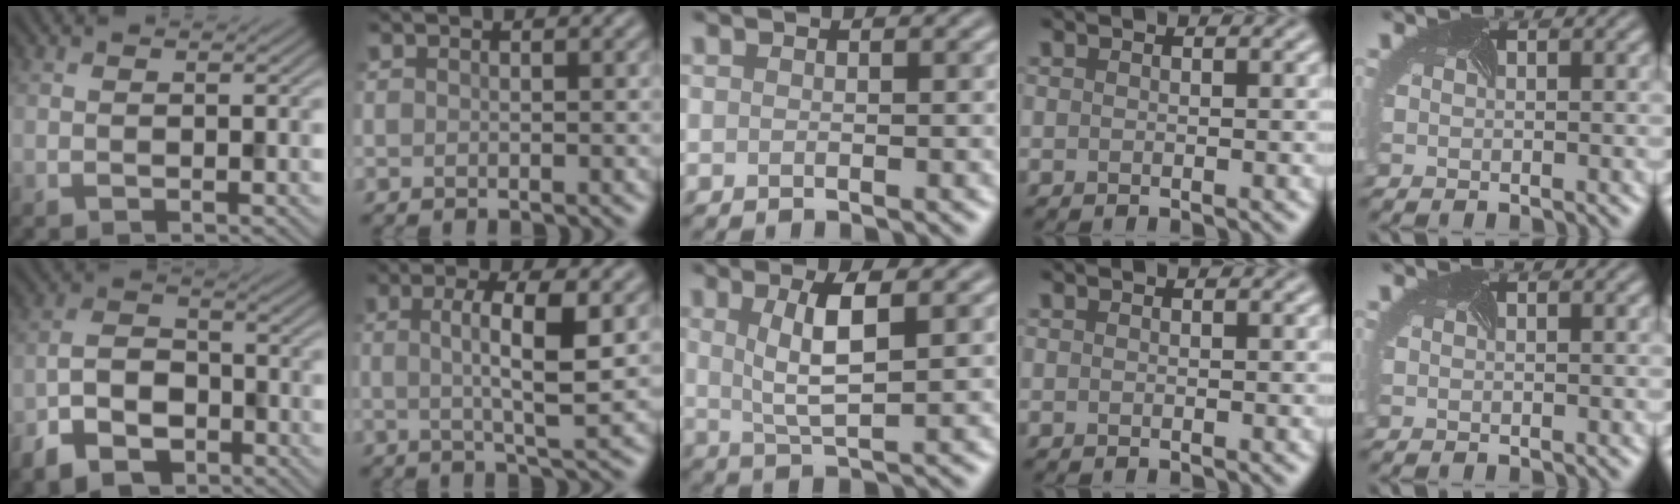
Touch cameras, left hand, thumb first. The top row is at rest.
{"thumb": {"total": 7.3, "force": [-4.3, 4.4, 4.0], "torque": [-0.086, -0.006, -0.092]}, "index": {"total": 5.3, "force": [0.3, 1.2, 5.2], "torque": [-0.085, 0.002, 0.002]}, "middle": {"total": 4.5, "force": [1.3, 1.2, 4.1], "torque": [-0.082, -0.001, 0.026]}}